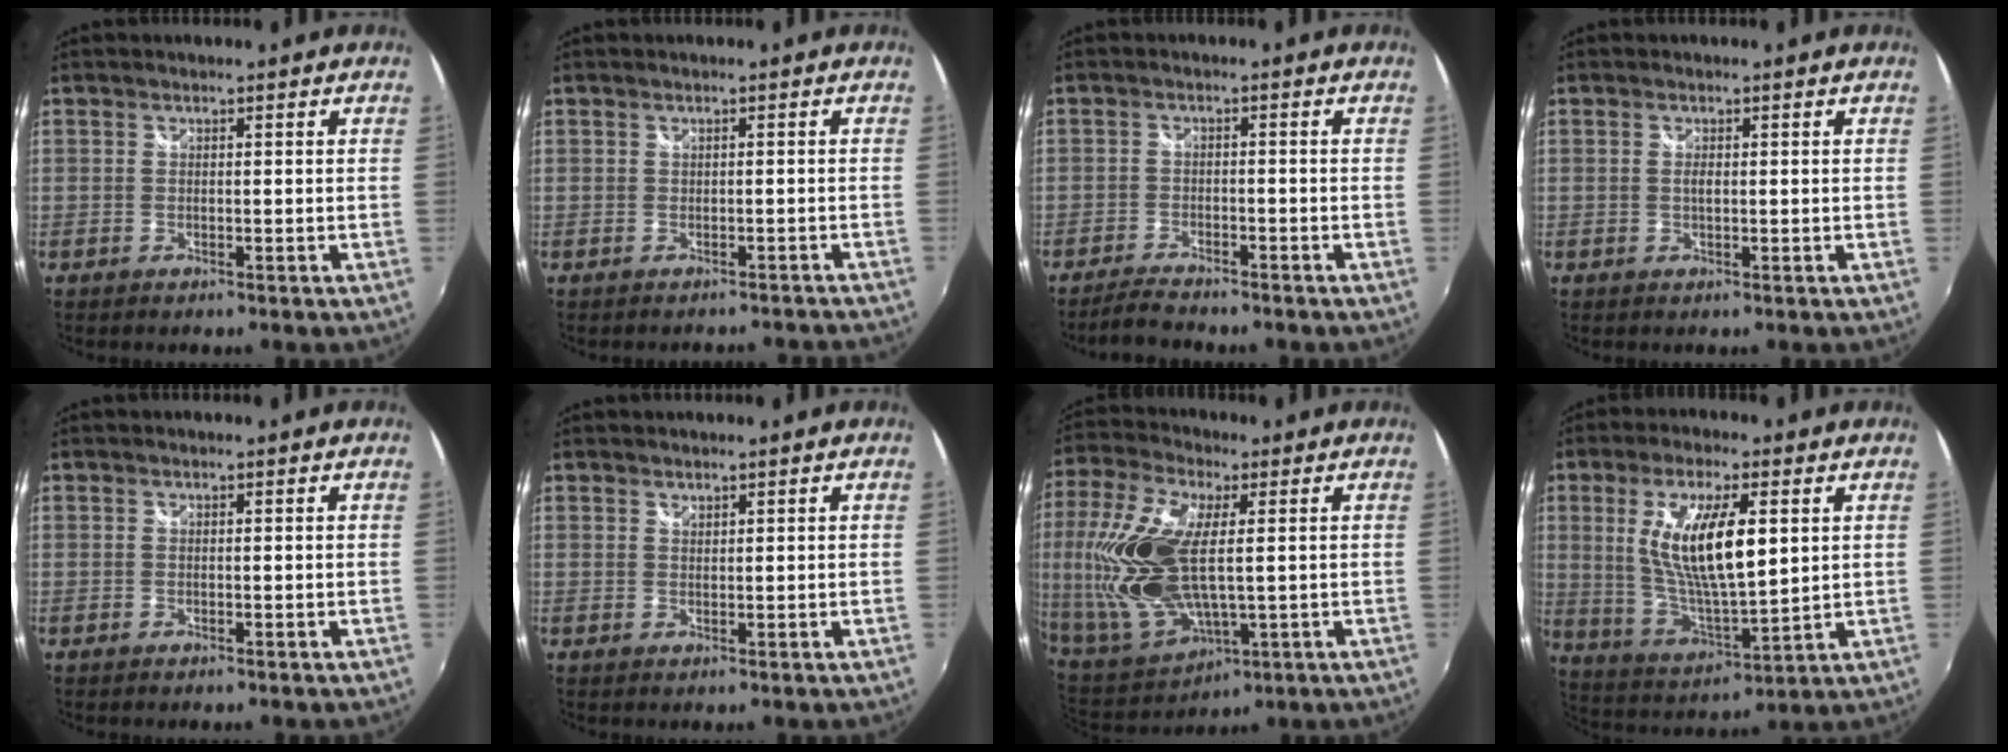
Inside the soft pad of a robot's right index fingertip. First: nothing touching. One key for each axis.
{"total": 4.9, "fx": -4.3, "fy": 2.1, "fz": 0.9, "tx": -0.003, "ty": 0.008, "tz": -0.042}
{"total": 4.9, "fx": -4.5, "fy": 1.0, "fz": 1.8, "tx": -0.053, "ty": -0.007, "tz": -0.079}
{"total": 1.1, "fx": 0.1, "fy": 0.4, "fz": 1.0, "tx": -0.018, "ty": -0.001, "tz": -0.001}
{"total": 0.0}
{"total": 0.8, "fx": 0.8, "fy": 0.3, "fz": 0.1, "tx": 0.000, "ty": 0.001, "tz": 0.015}
{"total": 20.5, "fx": 1.9, "fy": 9.4, "fz": 18.1, "tx": -0.390, "ty": -0.004, "tz": 0.050}
{"total": 14.9, "fx": 3.5, "fy": 4.4, "fz": 13.9, "tx": -0.261, "ty": -0.007, "tz": 0.076}